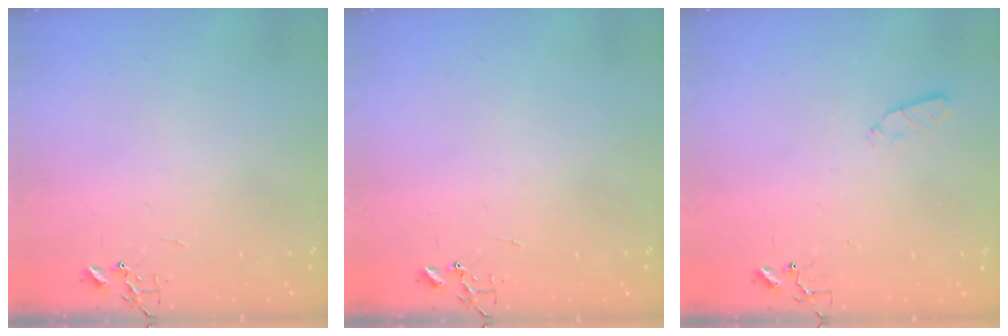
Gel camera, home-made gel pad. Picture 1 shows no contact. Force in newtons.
{"total": 0.0}
{"total": 2.9, "press": 2.8, "slide": 0.5}